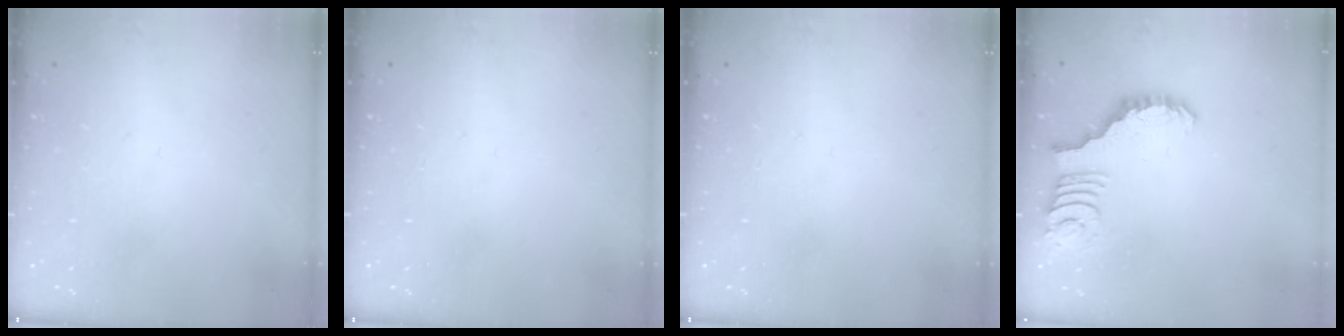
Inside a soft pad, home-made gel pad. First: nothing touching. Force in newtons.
{"total": 0.0}
{"total": 0.0}
{"total": 2.7, "press": 2.7, "slide": 0.5}